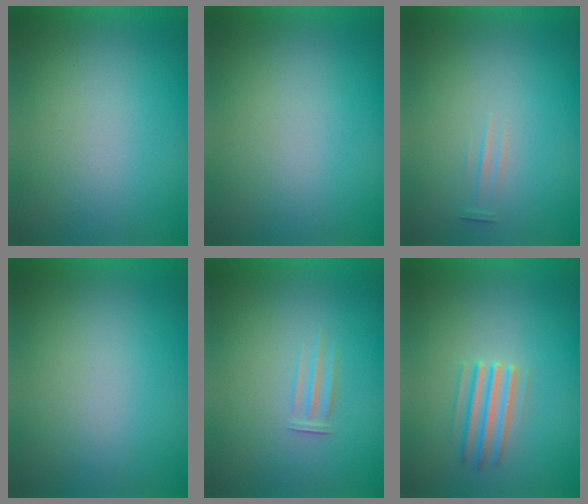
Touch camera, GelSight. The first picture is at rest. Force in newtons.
{"total": 0.0}
{"total": 1.2}
{"total": 0.0}
{"total": 1.7}
{"total": 2.8}